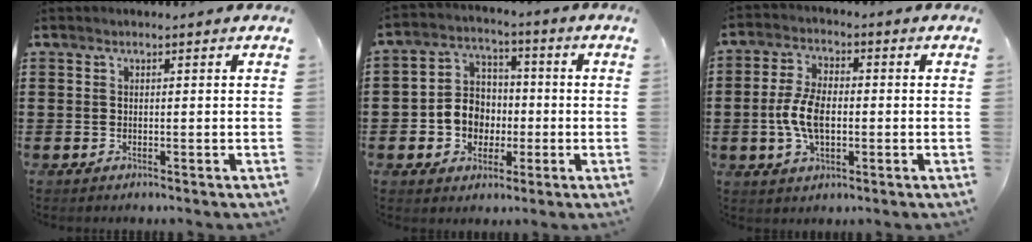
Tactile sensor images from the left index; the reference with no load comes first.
{"total": 7.1, "force": [-1.5, 6.5, 2.4], "torque": [-0.062, 0.020, -0.030]}
{"total": 7.1, "force": [-0.9, 3.7, 5.9], "torque": [-0.134, 0.001, -0.023]}